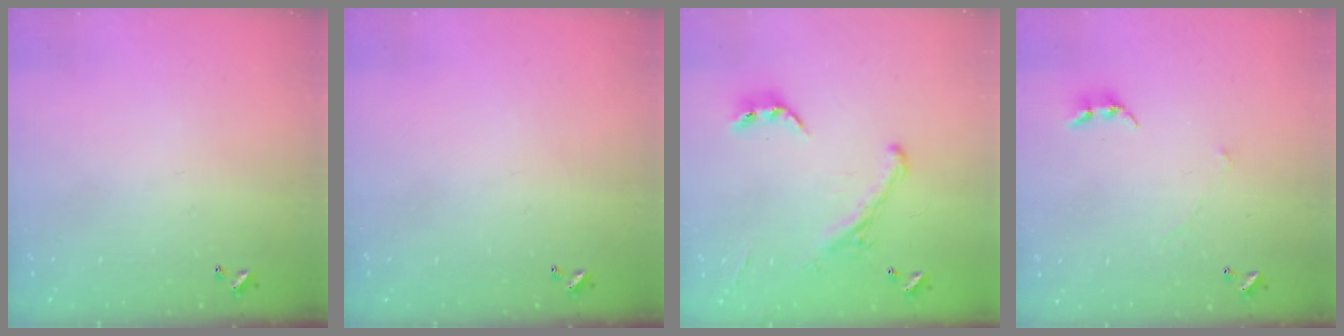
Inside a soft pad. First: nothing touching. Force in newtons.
{"total": 0.0}
{"total": 2.9, "press": 2.6, "slide": 1.2}
{"total": 0.7, "press": 0.6, "slide": 0.4}